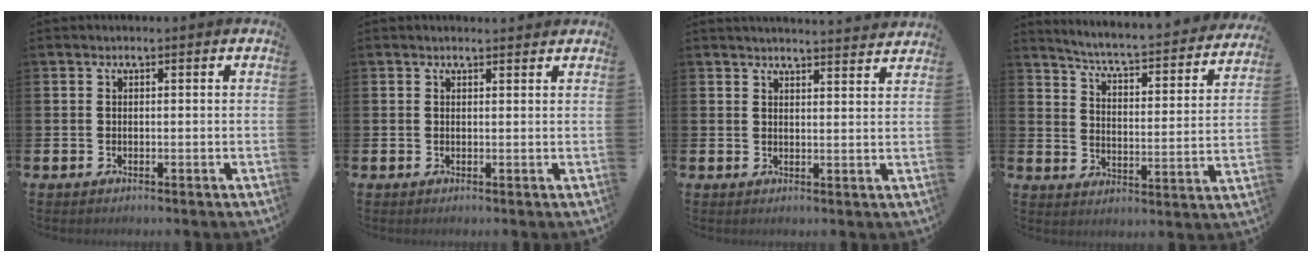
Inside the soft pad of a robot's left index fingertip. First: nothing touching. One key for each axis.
{"total": 0.9, "fx": 0.9, "fy": 0.2, "fz": 0.1, "tx": 0.011, "ty": -0.003, "tz": 0.014}
{"total": 3.4, "fx": 3.4, "fy": -0.3, "fz": 0.0, "tx": 0.008, "ty": -0.028, "tz": 0.058}
{"total": 4.7, "fx": 4.4, "fy": 0.0, "fz": 1.6, "tx": -0.055, "ty": -0.047, "tz": 0.065}